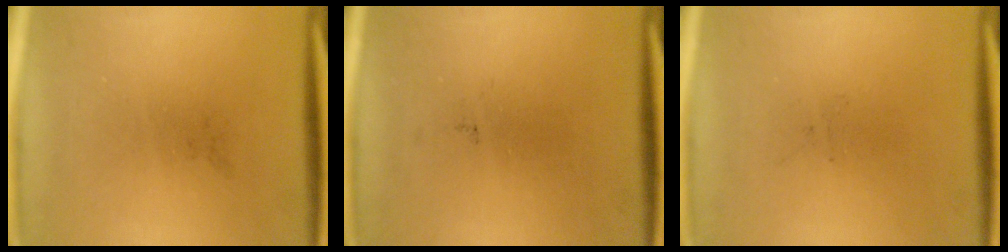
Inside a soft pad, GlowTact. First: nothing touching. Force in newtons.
{"total": 0.0}
{"total": 0.0}